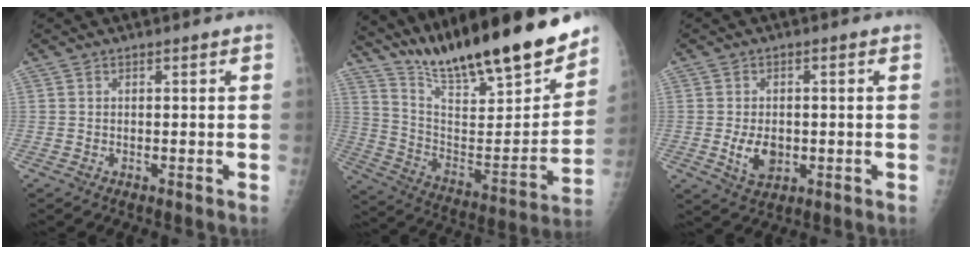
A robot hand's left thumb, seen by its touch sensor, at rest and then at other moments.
{"total": 26.0, "force": [21.2, 5.1, 14.2], "torque": [-0.204, -0.098, 0.341]}
{"total": 5.8, "force": [-1.0, 3.9, 4.2], "torque": [-0.063, -0.005, -0.010]}